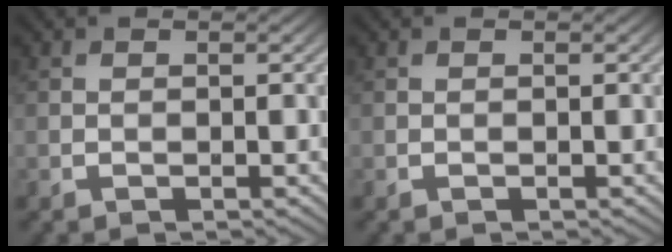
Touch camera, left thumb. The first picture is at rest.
{"total": 0.0}